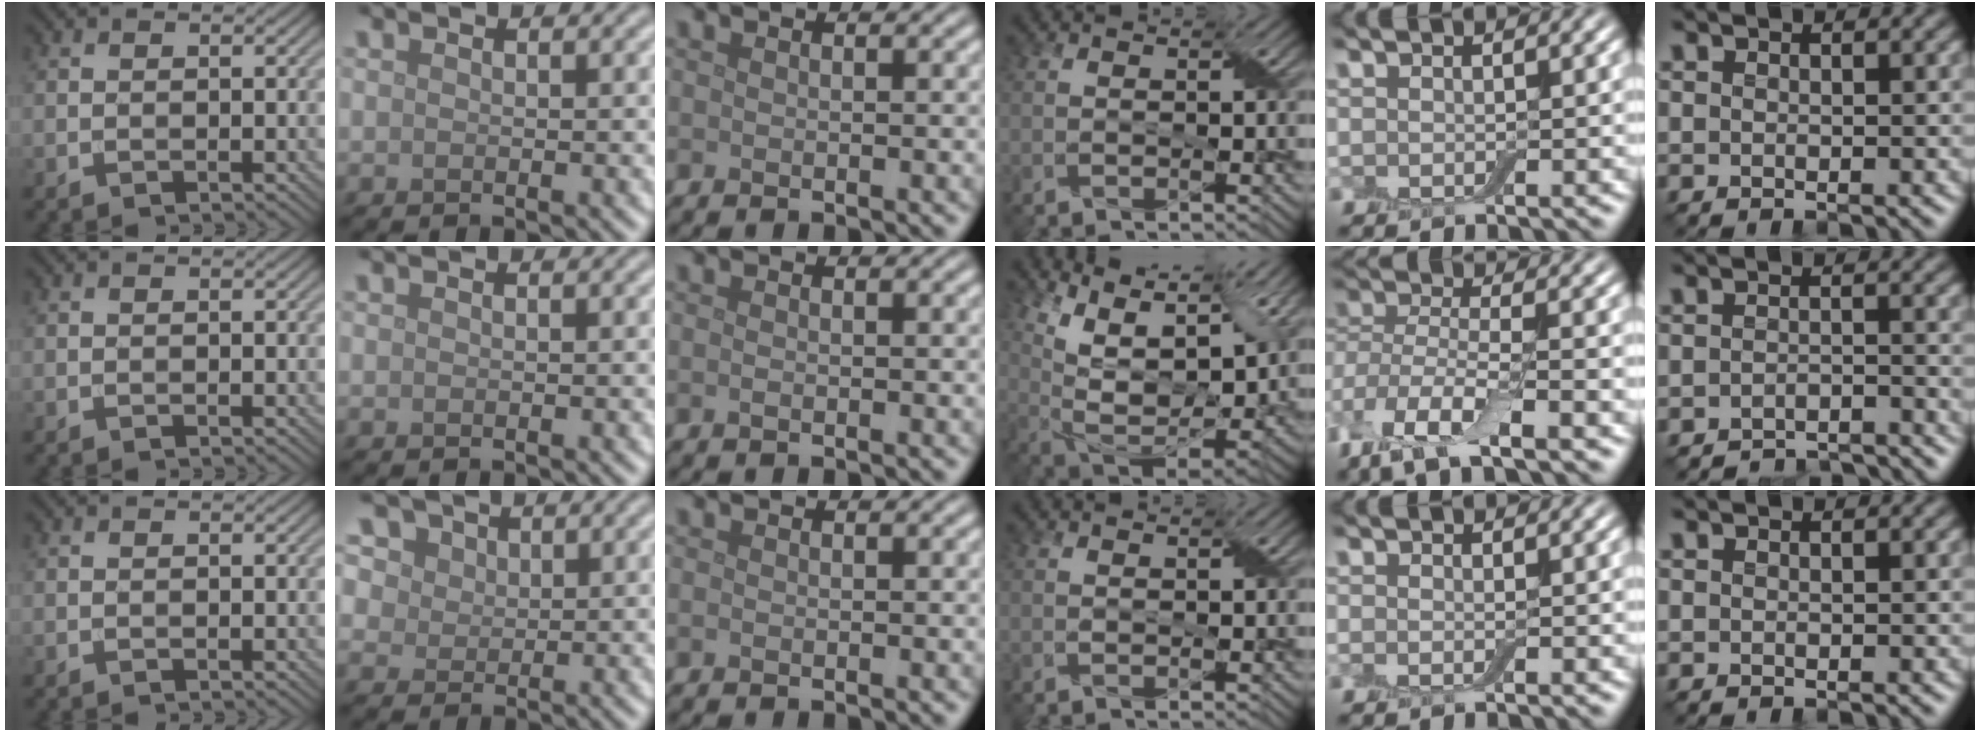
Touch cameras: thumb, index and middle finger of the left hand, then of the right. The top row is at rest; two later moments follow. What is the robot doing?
{"motion": "fold", "object": "cloth"}